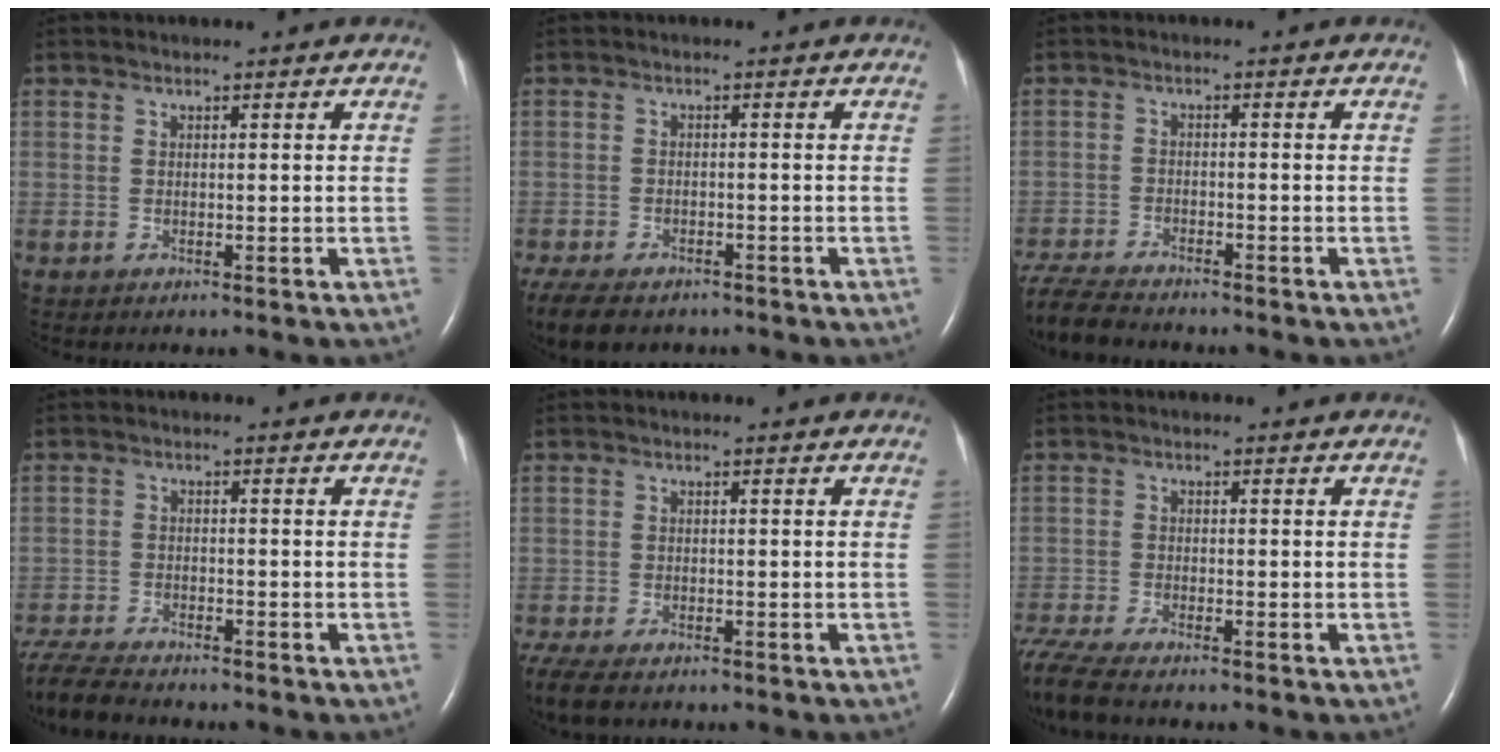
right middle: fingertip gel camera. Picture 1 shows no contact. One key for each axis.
{"total": 12.1, "fx": -8.9, "fy": 5.9, "fz": 5.7, "tx": -0.137, "ty": -0.017, "tz": -0.122}
{"total": 8.8, "fx": -8.0, "fy": 1.4, "fz": 3.3, "tx": -0.065, "ty": -0.017, "tz": -0.138}
{"total": 9.3, "fx": -8.4, "fy": 1.6, "fz": 3.7, "tx": -0.074, "ty": -0.018, "tz": -0.143}
{"total": 8.1, "fx": -6.1, "fy": 3.2, "fz": 4.4, "tx": -0.097, "ty": -0.014, "tz": -0.097}
{"total": 7.8, "fx": -6.9, "fy": 0.8, "fz": 3.7, "tx": -0.084, "ty": -0.018, "tz": -0.126}